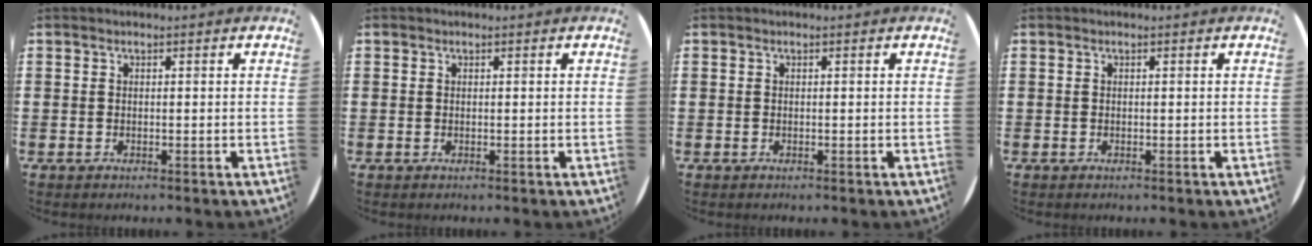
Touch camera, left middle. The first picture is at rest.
{"total": 0.0}
{"total": 0.0}
{"total": 0.0}